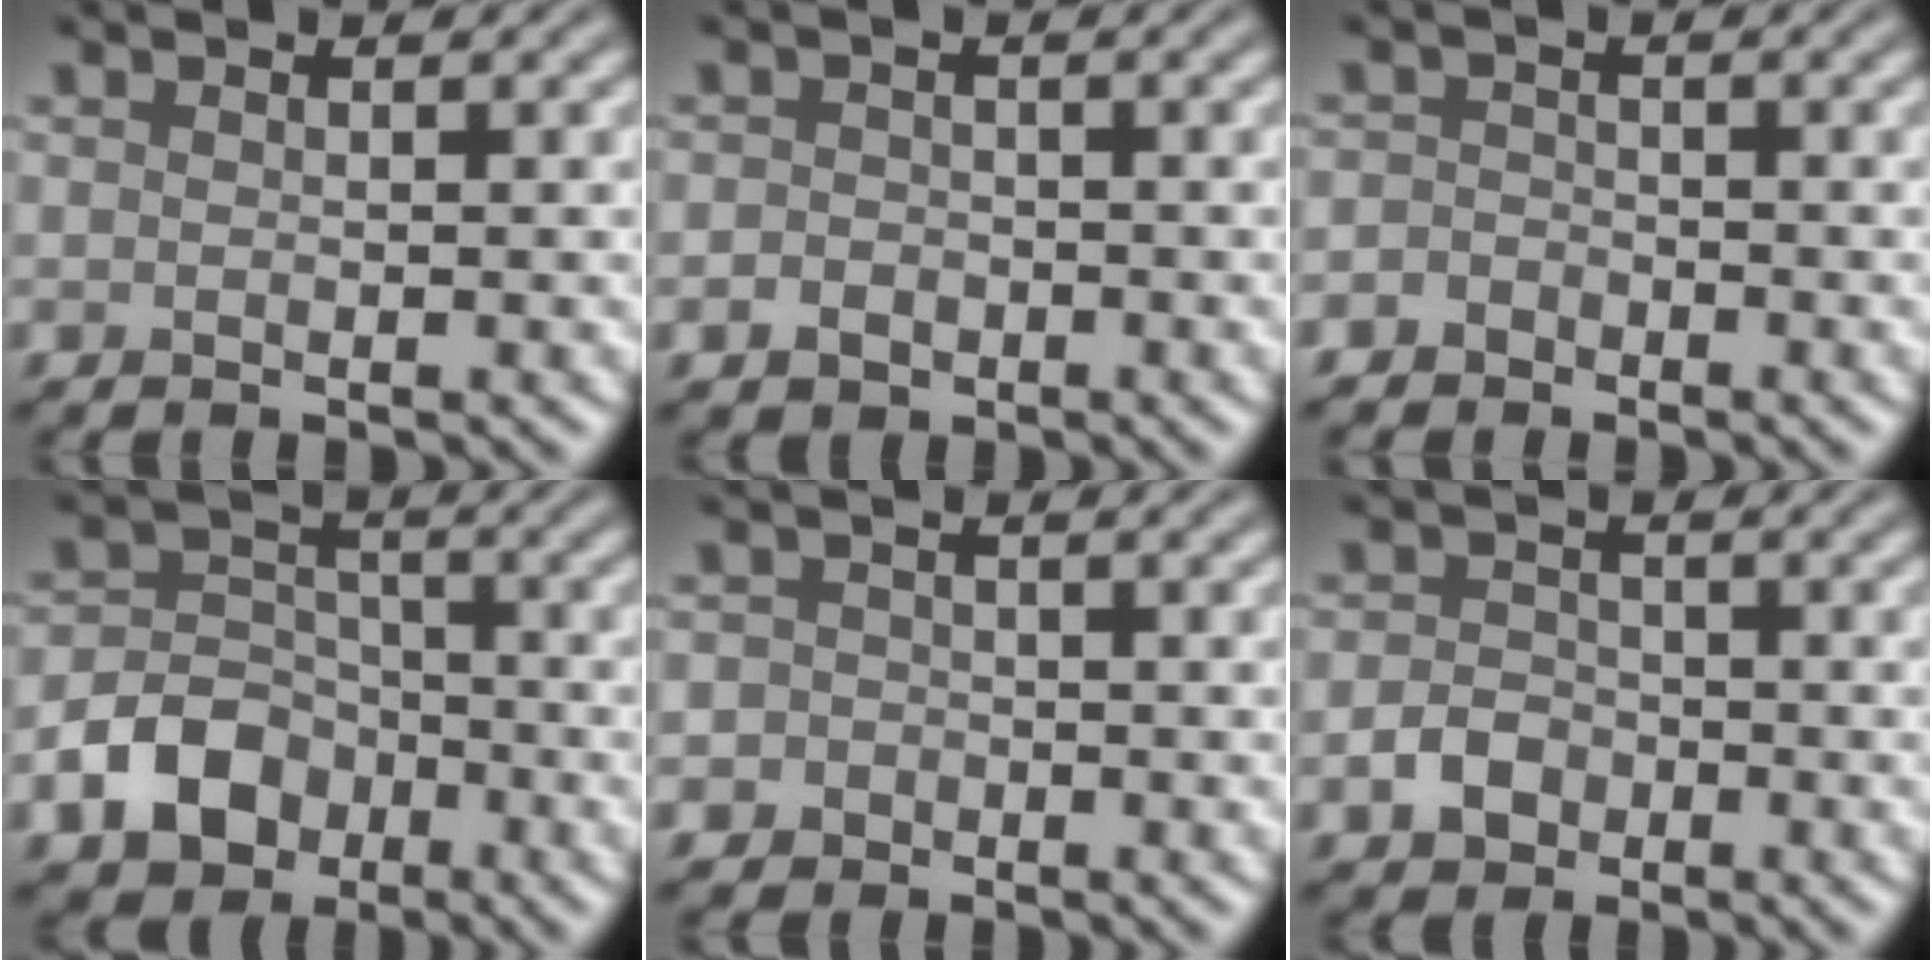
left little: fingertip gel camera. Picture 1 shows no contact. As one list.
[{"total": 1.7, "force": [-0.8, 1.4, 0.6], "torque": [-0.006, -0.002, -0.018]}, {"total": 1.6, "force": [-1.1, 1.1, 0.1], "torque": [0.017, 0.006, -0.026]}, {"total": 5.7, "force": [-2.9, 4.3, 2.5], "torque": [-0.036, 0.003, -0.064]}, {"total": 2.1, "force": [-0.8, 1.9, 0.2], "torque": [0.020, 0.007, -0.024]}, {"total": 2.5, "force": [-1.2, 2.0, 1.1], "torque": [-0.017, 0.001, -0.026]}]